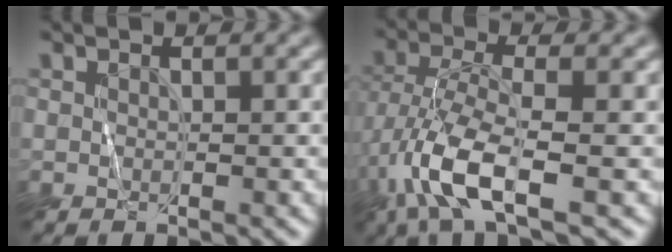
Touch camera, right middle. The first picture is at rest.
{"total": 6.9, "force": [-4.0, 1.4, 5.4], "torque": [-0.118, 0.003, -0.091]}